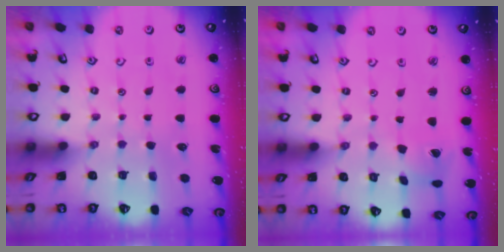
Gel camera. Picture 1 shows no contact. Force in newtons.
{"total": 2.2, "press": 2.2, "slide": 0.4}